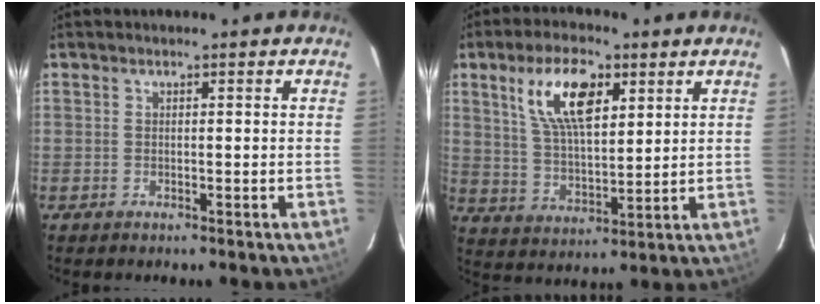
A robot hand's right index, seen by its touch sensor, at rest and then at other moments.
{"total": 12.4, "force": [5.6, 5.2, 9.7], "torque": [-0.182, 0.014, 0.109]}